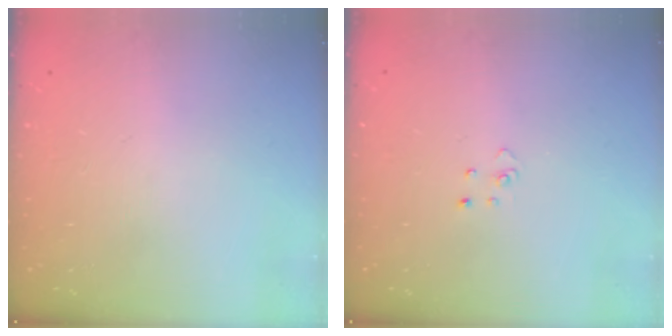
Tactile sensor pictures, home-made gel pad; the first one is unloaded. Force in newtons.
{"total": 2.7, "press": 2.7, "slide": 0.3}